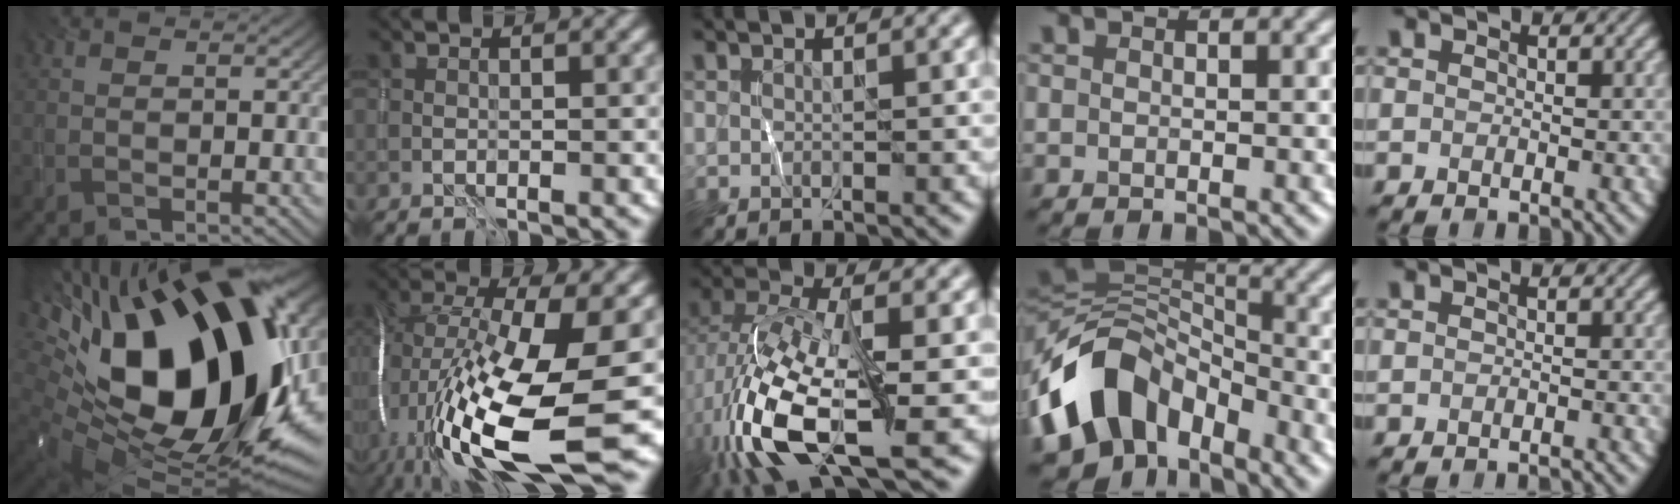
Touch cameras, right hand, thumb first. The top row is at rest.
{"thumb": {"total": 22.1, "force": [4.4, 13.0, 17.3], "torque": [-0.348, -0.016, 0.090]}, "index": {"total": 18.0, "force": [-4.2, 6.1, 16.4], "torque": [-0.334, -0.017, -0.071]}, "middle": {"total": 12.4, "force": [-3.9, 5.0, 10.6], "torque": [-0.228, -0.007, -0.081]}, "ring": {"total": 11.2, "force": [-5.5, 7.6, 6.2], "torque": [-0.112, 0.011, -0.117]}, "little": {"total": 1.8, "force": [-1.8, 0.0, 0.3], "torque": [0.001, 0.000, -0.022]}}